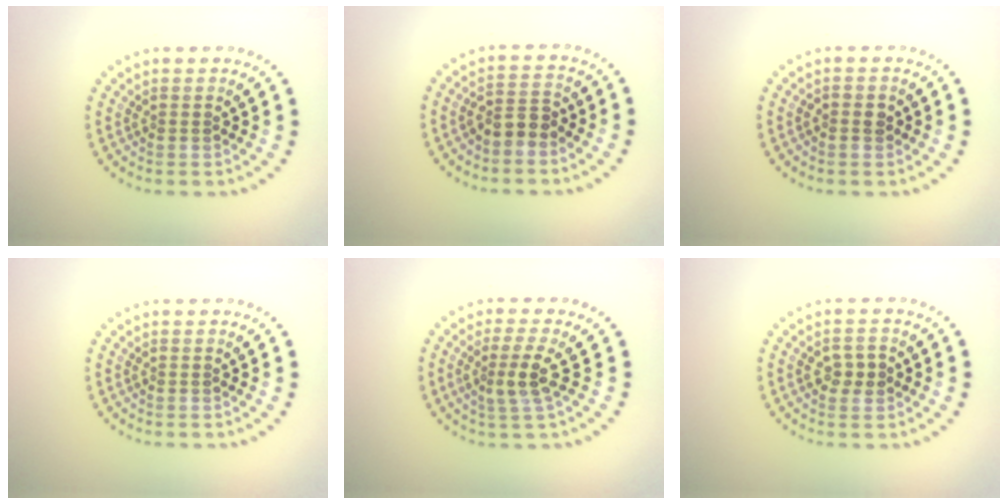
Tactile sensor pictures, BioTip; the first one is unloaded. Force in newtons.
{"total": 2.5, "press": 2.3, "slide": 1.1}
{"total": 1.4, "press": 1.3, "slide": 0.2}
{"total": 0.0}
{"total": 2.7, "press": 2.3, "slide": 1.4}
{"total": 2.2, "press": 2.2, "slide": 0.1}